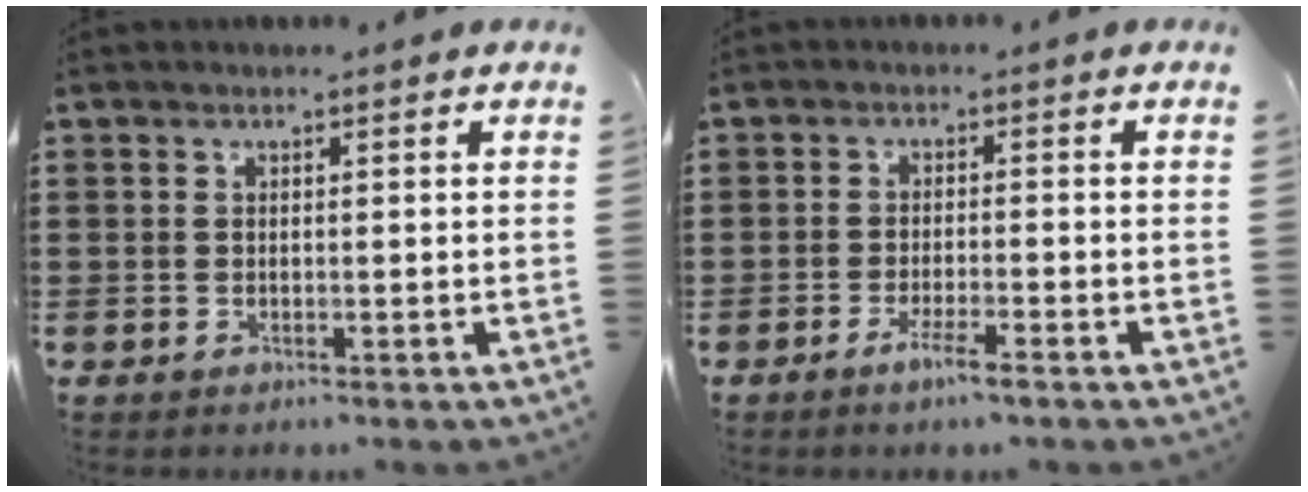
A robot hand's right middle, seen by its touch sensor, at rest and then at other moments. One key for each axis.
{"total": 3.1, "fx": -2.0, "fy": 0.1, "fz": 2.3, "tx": -0.037, "ty": 0.001, "tz": -0.036}